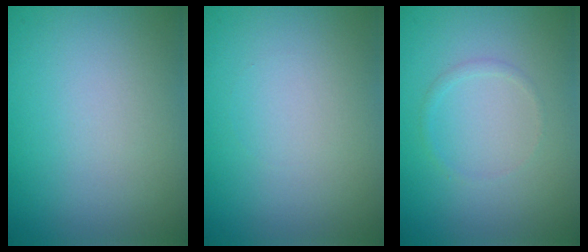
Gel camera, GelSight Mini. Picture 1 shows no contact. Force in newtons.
{"total": 0.0}
{"total": 0.7, "press": 0.7, "slide": 0.0}